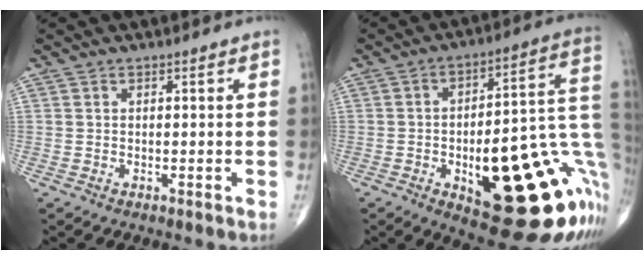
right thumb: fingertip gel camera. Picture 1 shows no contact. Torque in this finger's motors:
{"motor_torque": [2.38, 2.63, 1.96, -0.82, 0.31]}